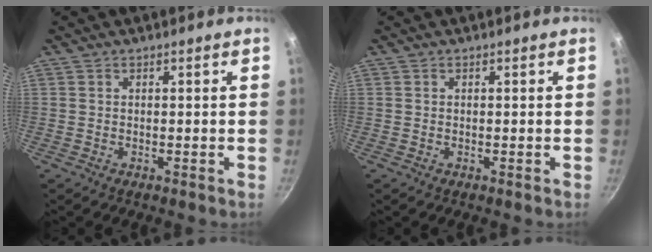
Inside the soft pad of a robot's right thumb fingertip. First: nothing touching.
{"total": 0.0}